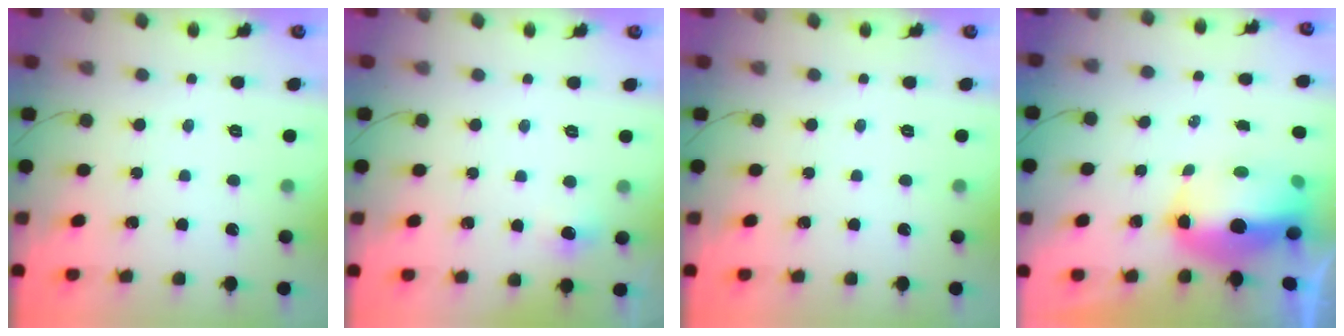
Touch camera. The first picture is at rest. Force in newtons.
{"total": 8.0, "press": 4.2, "slide": 6.7}
{"total": 0.0}
{"total": 10.2, "press": 10.0, "slide": 2.2}